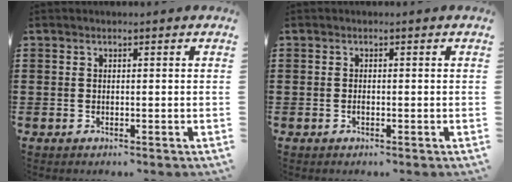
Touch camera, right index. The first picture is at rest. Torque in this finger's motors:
{"motor_torque": [0.35, -0.17, 0.03, 0.03]}